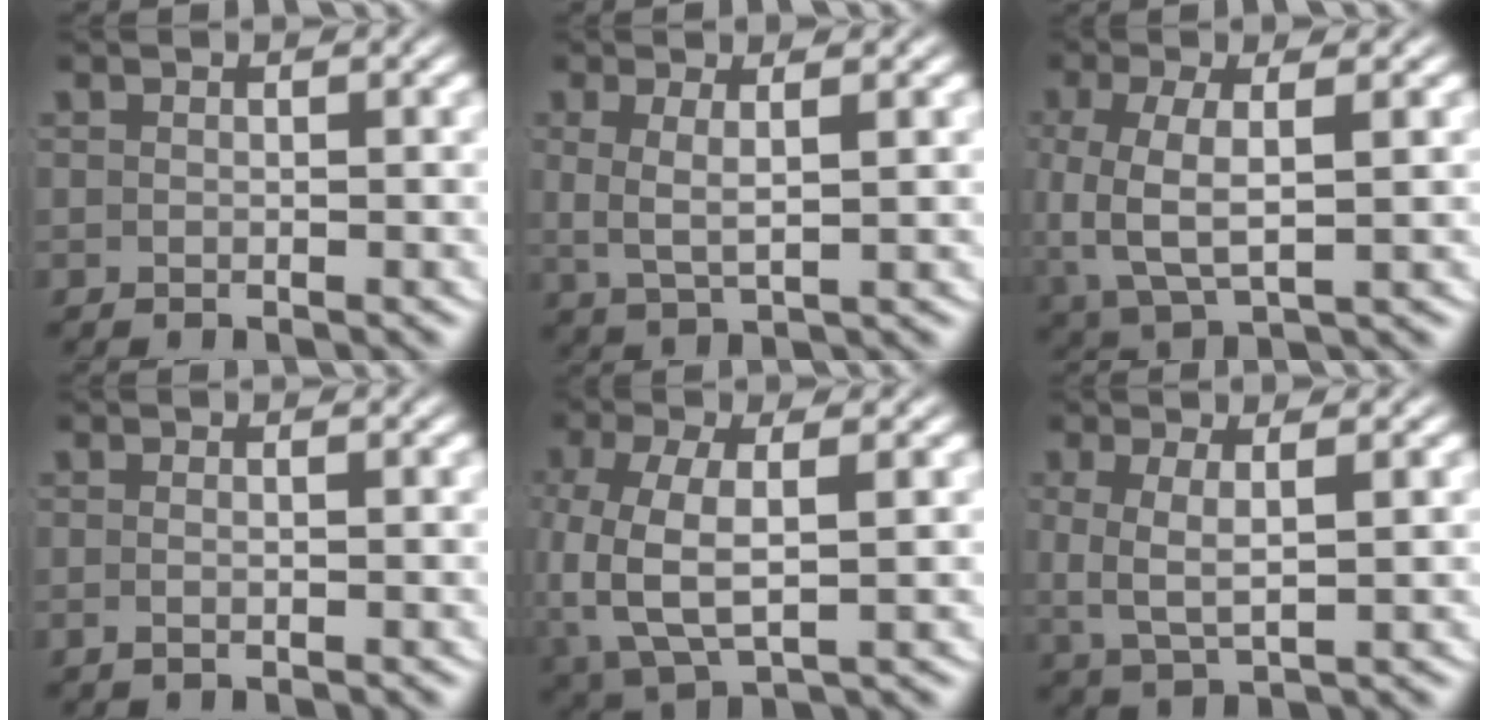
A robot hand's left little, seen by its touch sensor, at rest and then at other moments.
{"total": 3.5, "force": [0.7, 1.7, 3.0], "torque": [-0.067, -0.009, 0.021]}
{"total": 5.7, "force": [0.2, 3.0, 4.8], "torque": [-0.120, -0.013, 0.017]}
{"total": 0.8, "force": [-0.4, 0.0, 0.6], "torque": [-0.014, -0.007, -0.004]}
{"total": 7.2, "force": [-0.1, 4.3, 5.7], "torque": [-0.148, -0.019, 0.014]}
{"total": 4.1, "force": [0.6, 2.0, 3.5], "torque": [-0.086, -0.014, 0.023]}